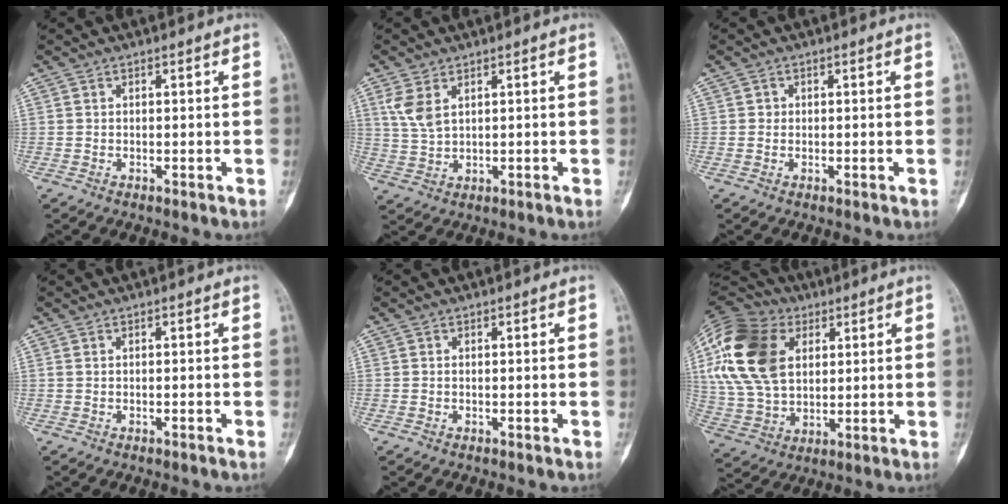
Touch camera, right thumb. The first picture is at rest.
{"total": 4.7, "force": [2.1, 2.4, 3.5], "torque": [-0.077, -0.003, 0.051]}
{"total": 0.7, "force": [0.1, 0.7, 0.1], "torque": [0.007, 0.004, 0.000]}
{"total": 0.0}
{"total": 0.0}
{"total": 22.4, "force": [6.5, 15.4, 14.9], "torque": [-0.296, 0.006, 0.119]}